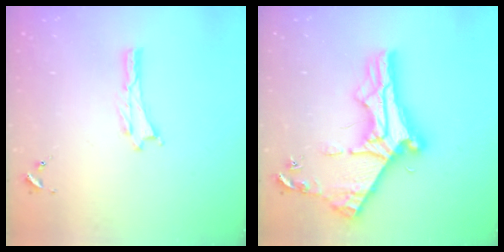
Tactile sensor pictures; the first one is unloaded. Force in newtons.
{"total": 11.2, "press": 11.1, "slide": 1.2}